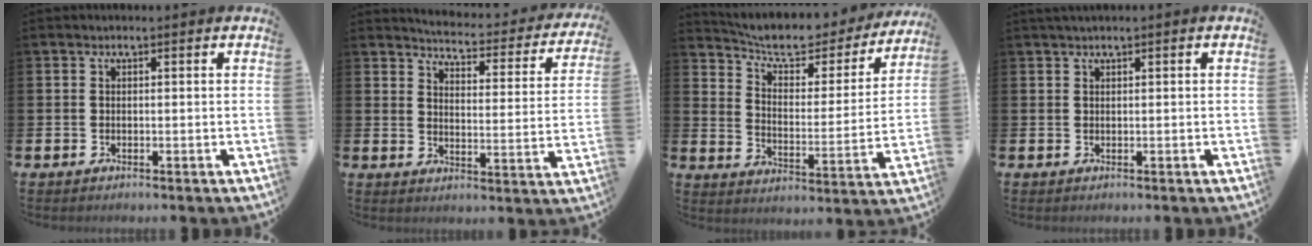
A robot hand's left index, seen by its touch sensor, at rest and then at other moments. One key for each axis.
{"total": 4.5, "fx": 4.4, "fy": 0.6, "fz": 0.9, "tx": -0.037, "ty": -0.041, "tz": 0.069}
{"total": 8.7, "fx": 7.8, "fy": 2.5, "fz": 3.1, "tx": -0.087, "ty": -0.052, "tz": 0.129}
{"total": 0.8, "fx": 0.6, "fy": 0.0, "fz": 0.5, "tx": -0.014, "ty": 0.005, "tz": 0.012}